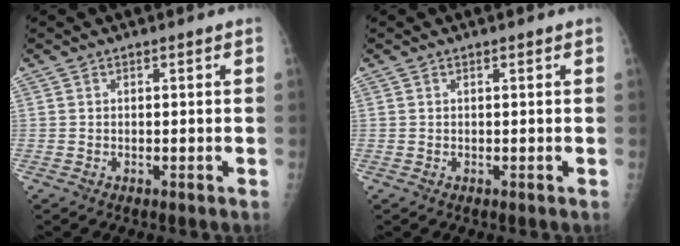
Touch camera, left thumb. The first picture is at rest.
{"total": 0.0}